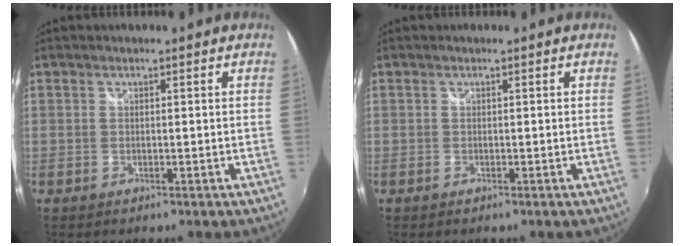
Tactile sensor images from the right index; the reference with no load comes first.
{"total": 0.0}